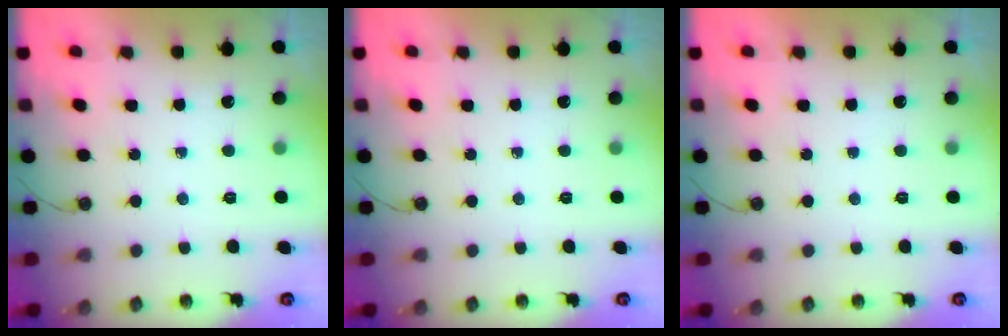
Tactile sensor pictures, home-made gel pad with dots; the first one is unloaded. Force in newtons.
{"total": 0.0}
{"total": 0.0}